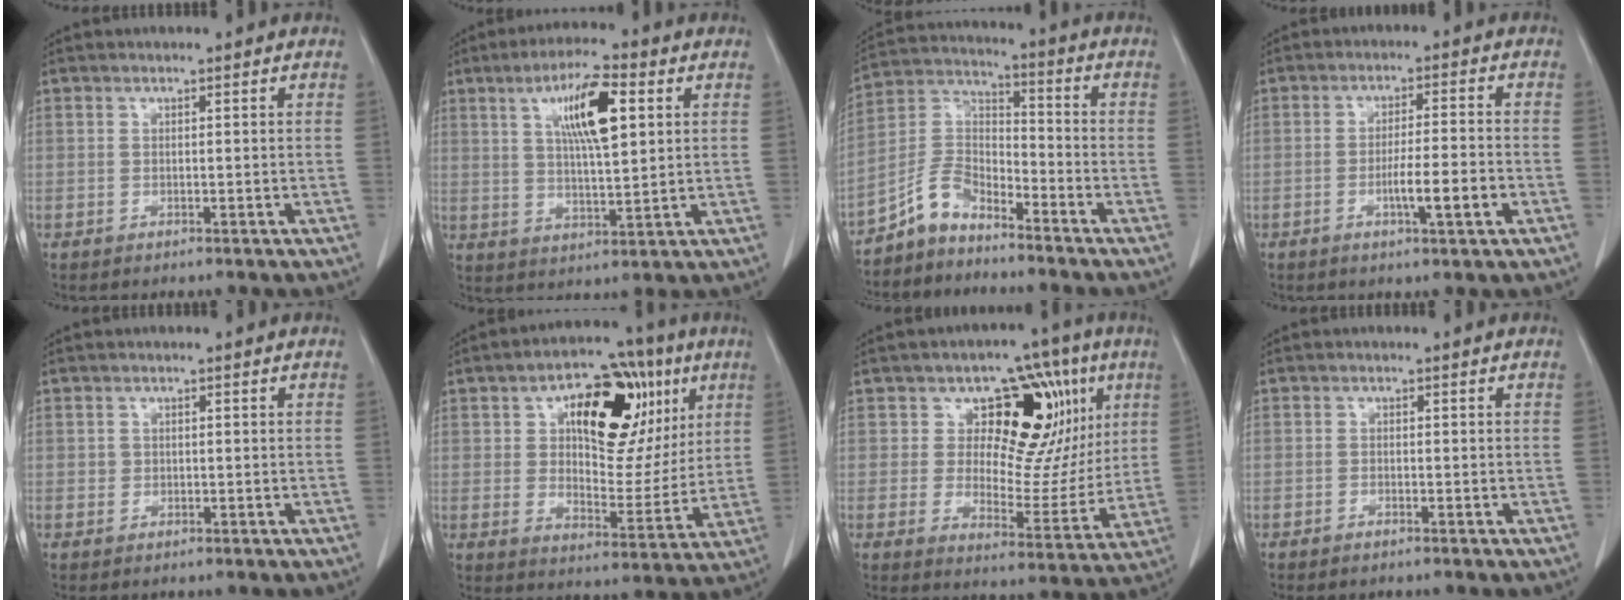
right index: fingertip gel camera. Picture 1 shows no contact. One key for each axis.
{"total": 10.4, "fx": 3.6, "fy": 2.2, "fz": 9.5, "tx": -0.167, "ty": 0.009, "tz": 0.063}
{"total": 7.4, "fx": -6.2, "fy": 3.2, "fz": 2.5, "tx": -0.054, "ty": 0.023, "tz": -0.125}
{"total": 6.2, "fx": -2.1, "fy": 0.2, "fz": 5.8, "tx": -0.092, "ty": -0.003, "tz": -0.030}
{"total": 0.7, "fx": 0.1, "fy": 0.7, "fz": 0.1, "tx": 0.003, "ty": 0.004, "tz": 0.006}
{"total": 19.0, "fx": 7.3, "fy": 10.0, "fz": 14.4, "tx": -0.211, "ty": 0.031, "tz": 0.115}
{"total": 15.3, "fx": 5.9, "fy": 9.2, "fz": 10.8, "tx": -0.114, "ty": 0.026, "tz": 0.090}
{"total": 1.0, "fx": -0.8, "fy": 0.3, "fz": 0.5, "tx": -0.012, "ty": -0.001, "tz": -0.010}